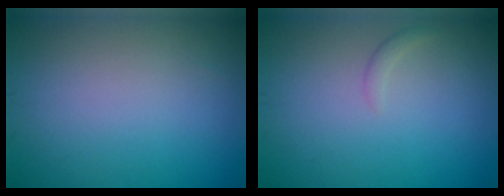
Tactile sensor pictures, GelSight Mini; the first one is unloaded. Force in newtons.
{"total": 0.7, "press": 0.7, "slide": 0.1}